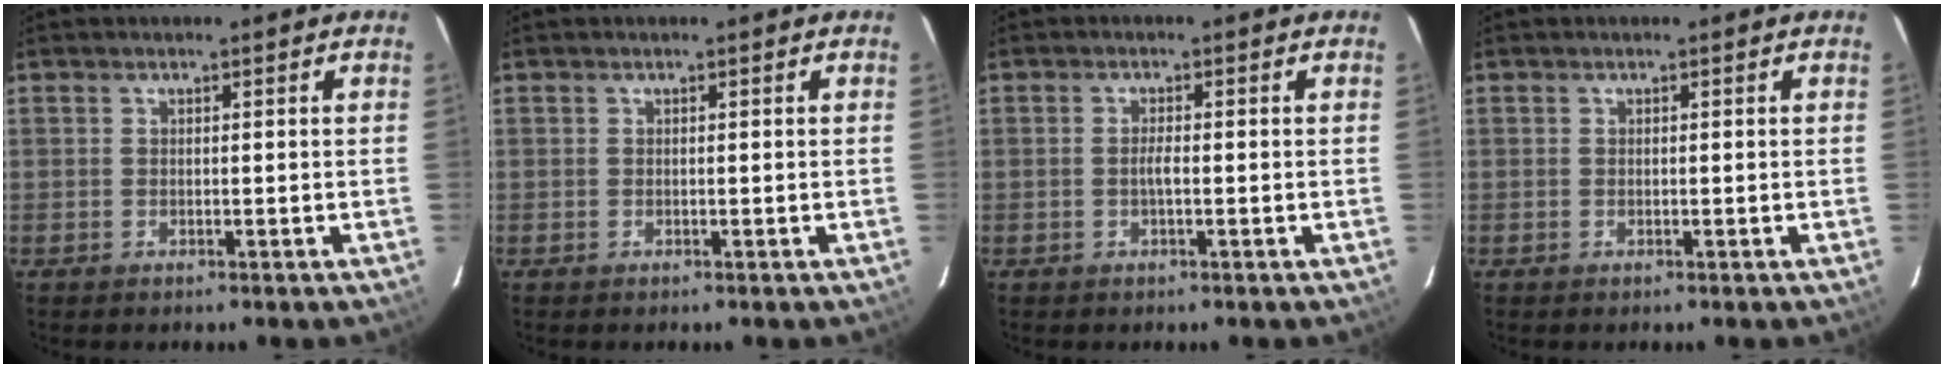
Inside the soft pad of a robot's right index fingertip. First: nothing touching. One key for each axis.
{"total": 0.0}
{"total": 2.6, "fx": -0.8, "fy": 0.1, "fz": 2.5, "tx": -0.049, "ty": 0.001, "tz": -0.015}
{"total": 0.0}